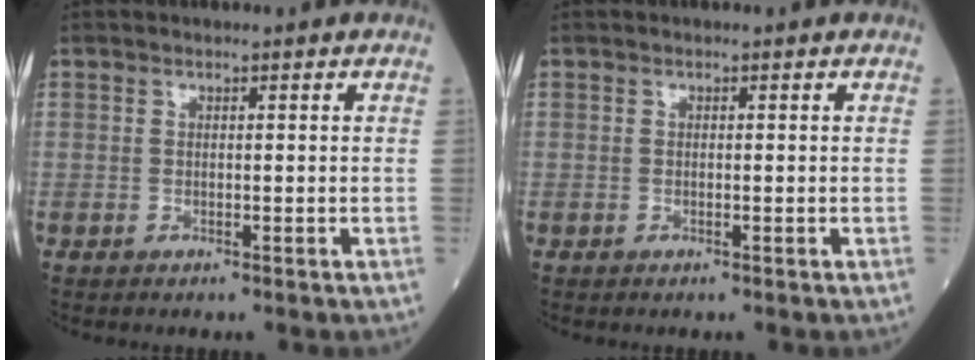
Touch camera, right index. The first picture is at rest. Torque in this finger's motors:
{"motor_torque": [0.00, 0.00, 0.00, 0.00]}